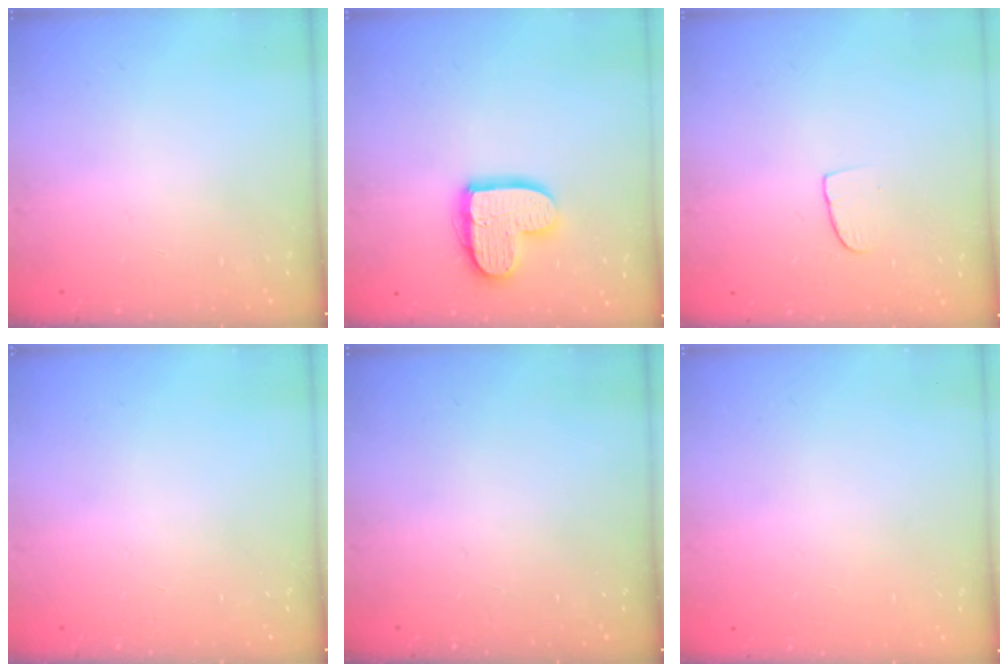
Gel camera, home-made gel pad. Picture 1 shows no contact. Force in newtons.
{"total": 12.6, "press": 12.6, "slide": 0.9}
{"total": 6.0, "press": 5.9, "slide": 0.5}
{"total": 0.0}
{"total": 0.0}
{"total": 0.0}